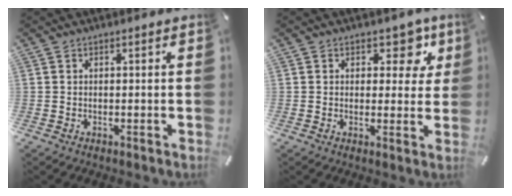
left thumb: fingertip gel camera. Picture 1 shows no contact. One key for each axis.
{"total": 7.7, "fx": 3.6, "fy": 5.1, "fz": 4.6, "tx": -0.030, "ty": -0.022, "tz": 0.052}